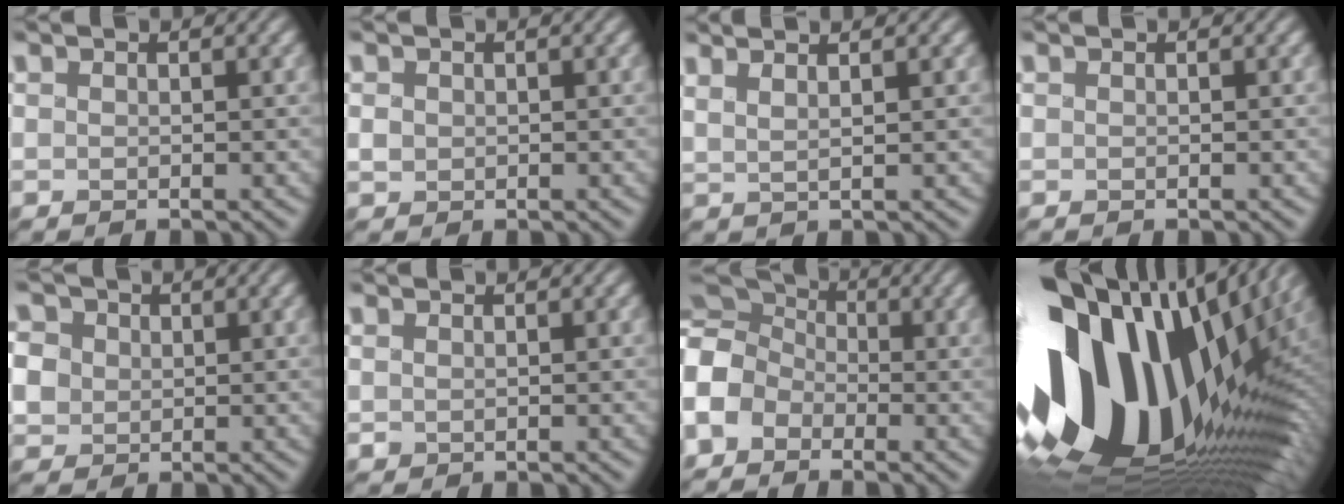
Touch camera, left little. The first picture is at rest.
{"total": 0.9, "force": [0.1, 0.9, 0.3], "torque": [-0.004, -0.002, 0.002]}
{"total": 3.7, "force": [2.3, 1.3, 2.6], "torque": [-0.015, 0.024, 0.002]}
{"total": 0.0}
{"total": 8.0, "force": [2.3, 6.7, 3.8], "torque": [-0.093, 0.022, 0.029]}
{"total": 0.5, "force": [0.2, 0.5, 0.1], "torque": [-0.001, -0.002, 0.004]}
{"total": 10.4, "force": [-2.0, 8.8, 5.2], "torque": [-0.129, 0.012, -0.086]}
{"total": 20.1, "force": [0.2, 12.3, 15.9], "torque": [-0.316, -0.047, 0.015]}